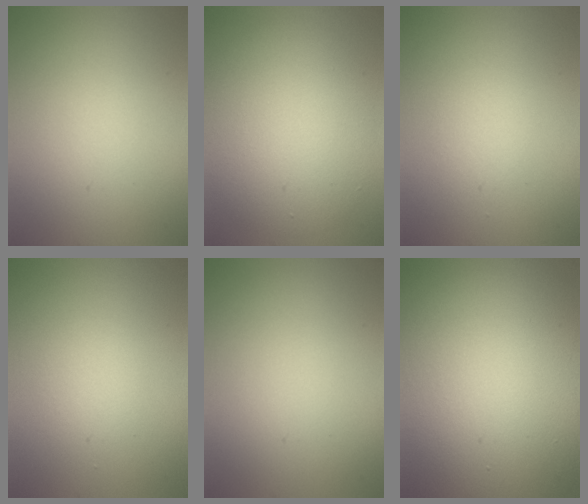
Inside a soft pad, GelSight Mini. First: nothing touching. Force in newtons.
{"total": 6.5, "press": 6.5, "slide": 0.6}
{"total": 0.9, "press": 0.9, "slide": 0.2}
{"total": 1.3, "press": 1.3, "slide": 0.1}
{"total": 0.0}
{"total": 17.6, "press": 17.6, "slide": 1.1}